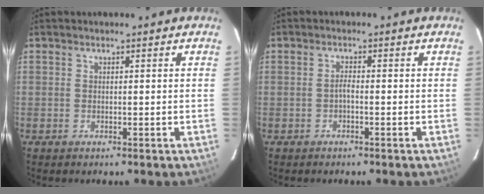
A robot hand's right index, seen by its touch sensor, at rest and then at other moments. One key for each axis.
{"total": 1.0, "fx": -0.6, "fy": 0.2, "fz": 0.8, "tx": -0.015, "ty": 0.006, "tz": -0.013}